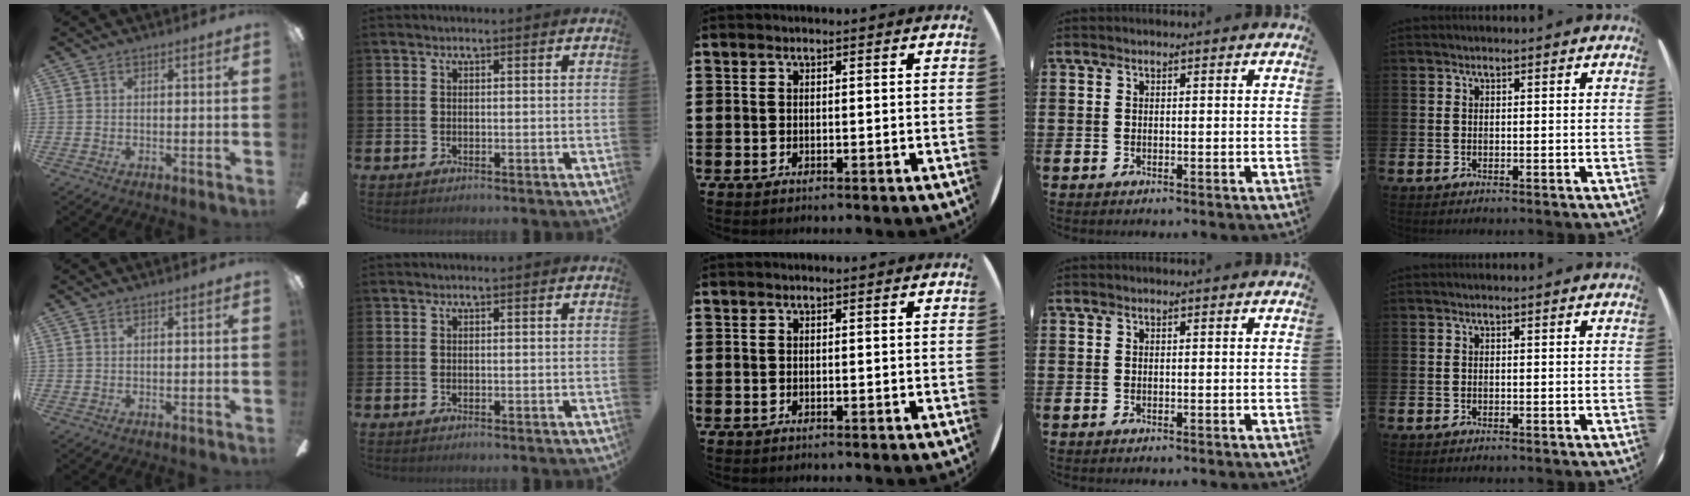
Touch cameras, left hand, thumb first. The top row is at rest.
{}